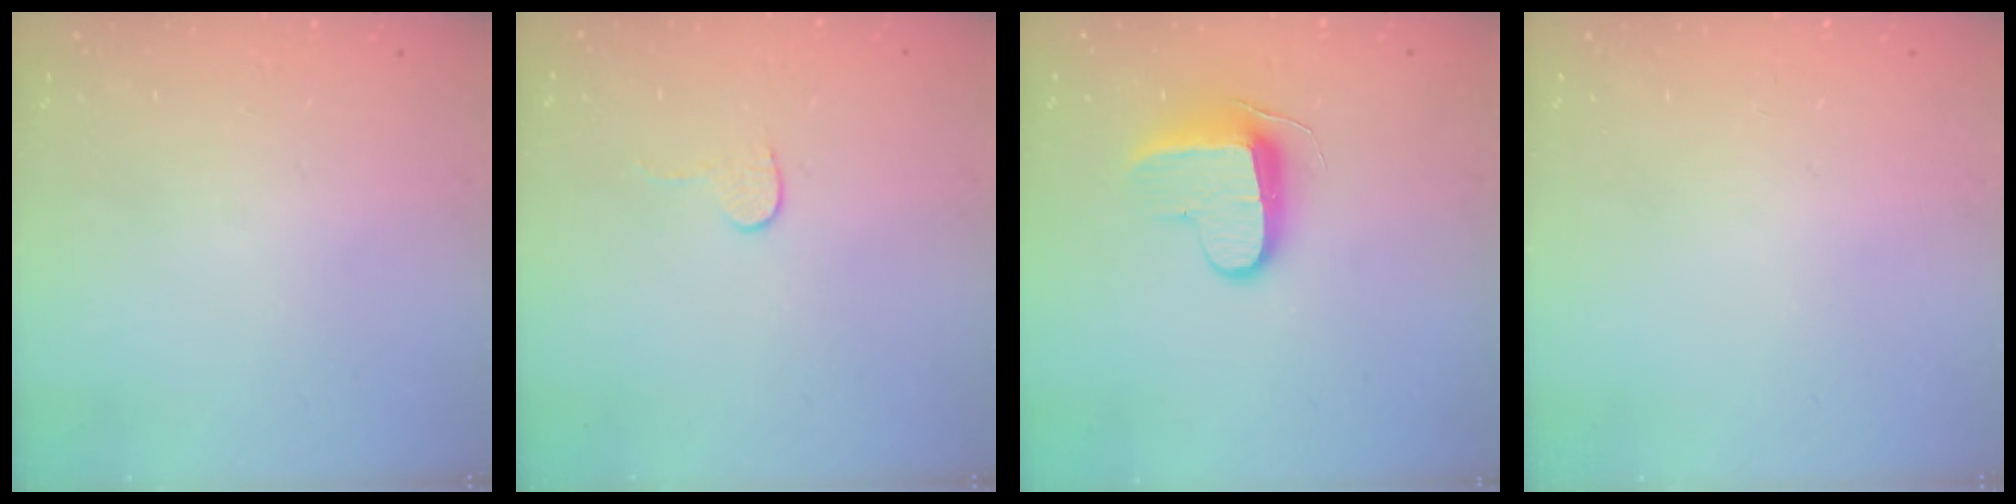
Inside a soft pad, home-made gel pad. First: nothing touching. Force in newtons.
{"total": 4.0, "press": 4.0, "slide": 0.4}
{"total": 9.2, "press": 9.2, "slide": 0.9}
{"total": 0.0}